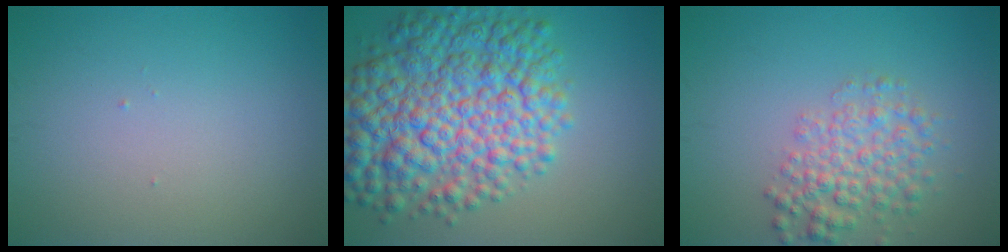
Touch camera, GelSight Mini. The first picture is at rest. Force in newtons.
{"total": 11.2, "press": 11.2, "slide": 0.3}
{"total": 4.0, "press": 4.0, "slide": 0.2}